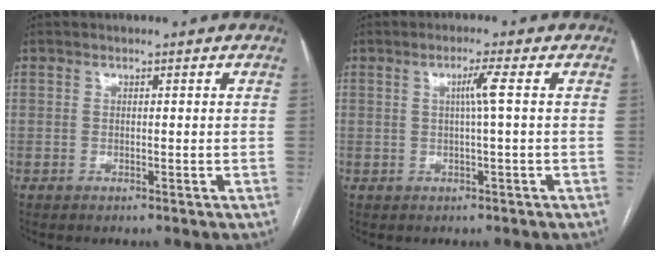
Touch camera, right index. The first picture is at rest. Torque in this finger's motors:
{"motor_torque": [0.43, 0.09, 0.17, 0.06]}